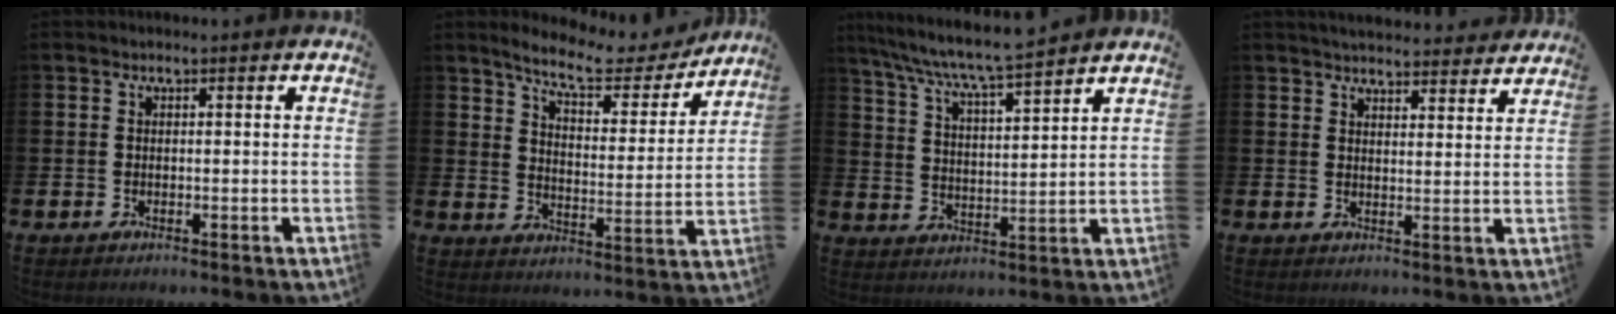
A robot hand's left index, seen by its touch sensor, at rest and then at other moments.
{"total": 8.0, "force": [7.2, 1.9, 2.9], "torque": [-0.079, -0.044, 0.121]}
{"total": 7.3, "force": [6.9, 0.1, 2.4], "torque": [-0.080, -0.044, 0.120]}
{"total": 4.3, "force": [4.3, 0.5, 0.3], "torque": [-0.008, -0.028, 0.076]}